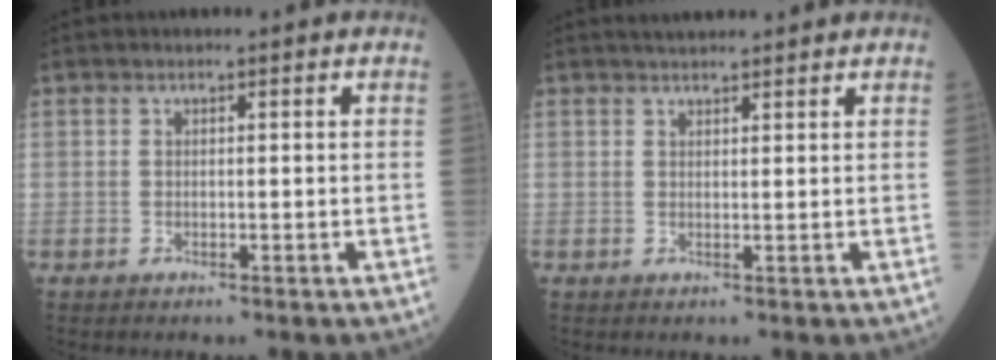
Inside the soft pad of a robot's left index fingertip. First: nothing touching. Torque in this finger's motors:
{"motor_torque": [-0.05, 0.00, -0.02, 0.00]}